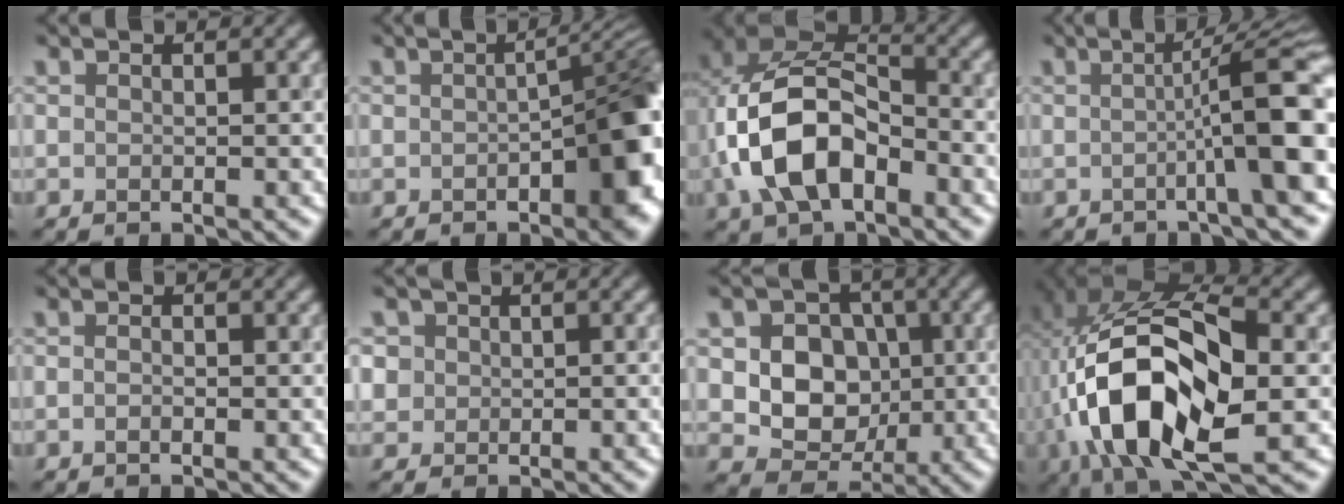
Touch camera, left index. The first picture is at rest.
{"total": 8.7, "force": [-2.0, 4.1, 7.4], "torque": [-0.065, 0.005, -0.028]}
{"total": 10.2, "force": [-2.5, 6.1, 7.8], "torque": [-0.169, 0.008, -0.054]}
{"total": 8.1, "force": [-1.0, 1.3, 8.0], "torque": [-0.097, 0.019, -0.029]}
{"total": 0.7, "force": [-0.2, 0.3, 0.5], "torque": [-0.013, 0.002, -0.006]}
{"total": 3.4, "force": [0.9, 3.0, 1.4], "torque": [-0.012, 0.025, 0.003]}
{"total": 7.9, "force": [0.2, 6.6, 4.3], "torque": [-0.066, 0.014, -0.005]}
{"total": 14.5, "force": [-2.9, 6.8, 12.4], "torque": [-0.236, 0.003, -0.060]}